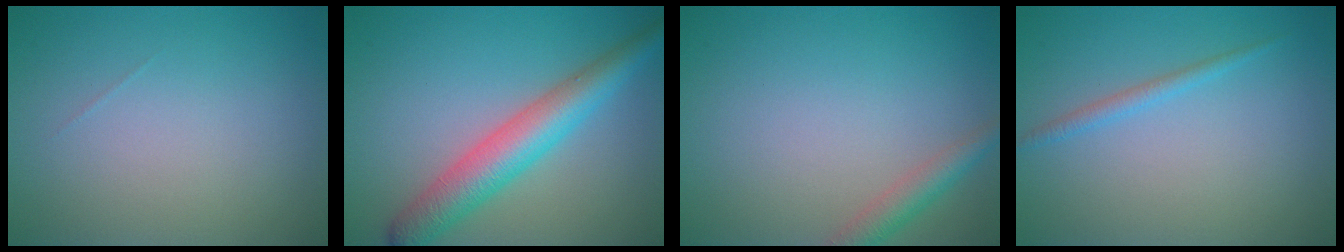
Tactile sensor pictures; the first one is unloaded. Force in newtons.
{"total": 5.7, "press": 5.7, "slide": 0.1}
{"total": 2.4, "press": 2.4, "slide": 0.1}
{"total": 1.2, "press": 1.2, "slide": 0.1}